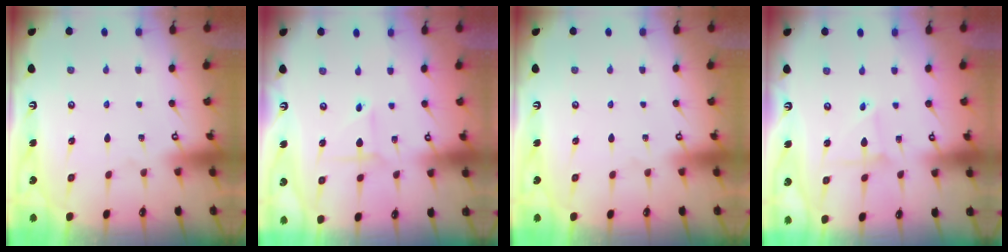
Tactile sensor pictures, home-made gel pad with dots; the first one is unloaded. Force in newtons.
{"total": 2.9, "press": 2.9, "slide": 0.2}
{"total": 0.0}
{"total": 2.9, "press": 2.9, "slide": 0.3}